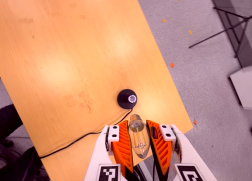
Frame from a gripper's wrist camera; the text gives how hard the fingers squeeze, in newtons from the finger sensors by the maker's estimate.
{"total": 20.2, "left": 22.0, "right": 18.3}